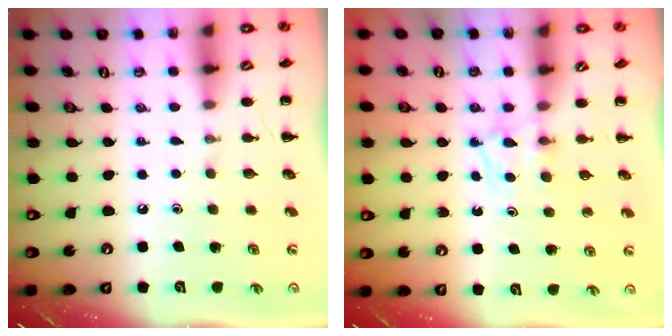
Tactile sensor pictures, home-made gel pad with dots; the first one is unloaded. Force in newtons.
{"total": 3.3, "press": 3.1, "slide": 1.2}